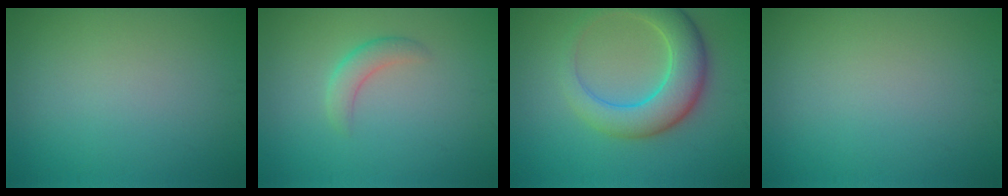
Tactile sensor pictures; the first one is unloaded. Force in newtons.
{"total": 2.0, "press": 1.9, "slide": 0.2}
{"total": 6.4, "press": 6.4, "slide": 0.3}
{"total": 0.0}